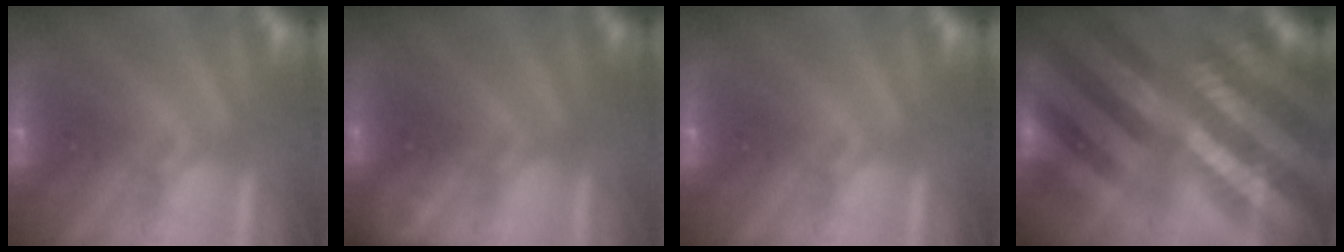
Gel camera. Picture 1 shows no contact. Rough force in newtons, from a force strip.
{"total": 1.8}
{"total": 0.0}
{"total": 7.0}